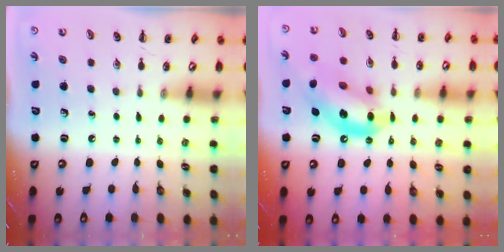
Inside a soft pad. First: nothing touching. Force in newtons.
{"total": 15.2, "press": 14.7, "slide": 4.0}